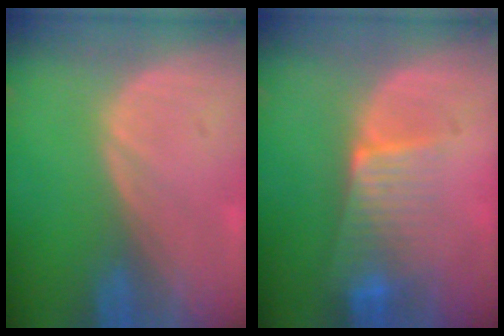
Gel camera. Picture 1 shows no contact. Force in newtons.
{"total": 6.7, "press": 5.9, "slide": 3.1}